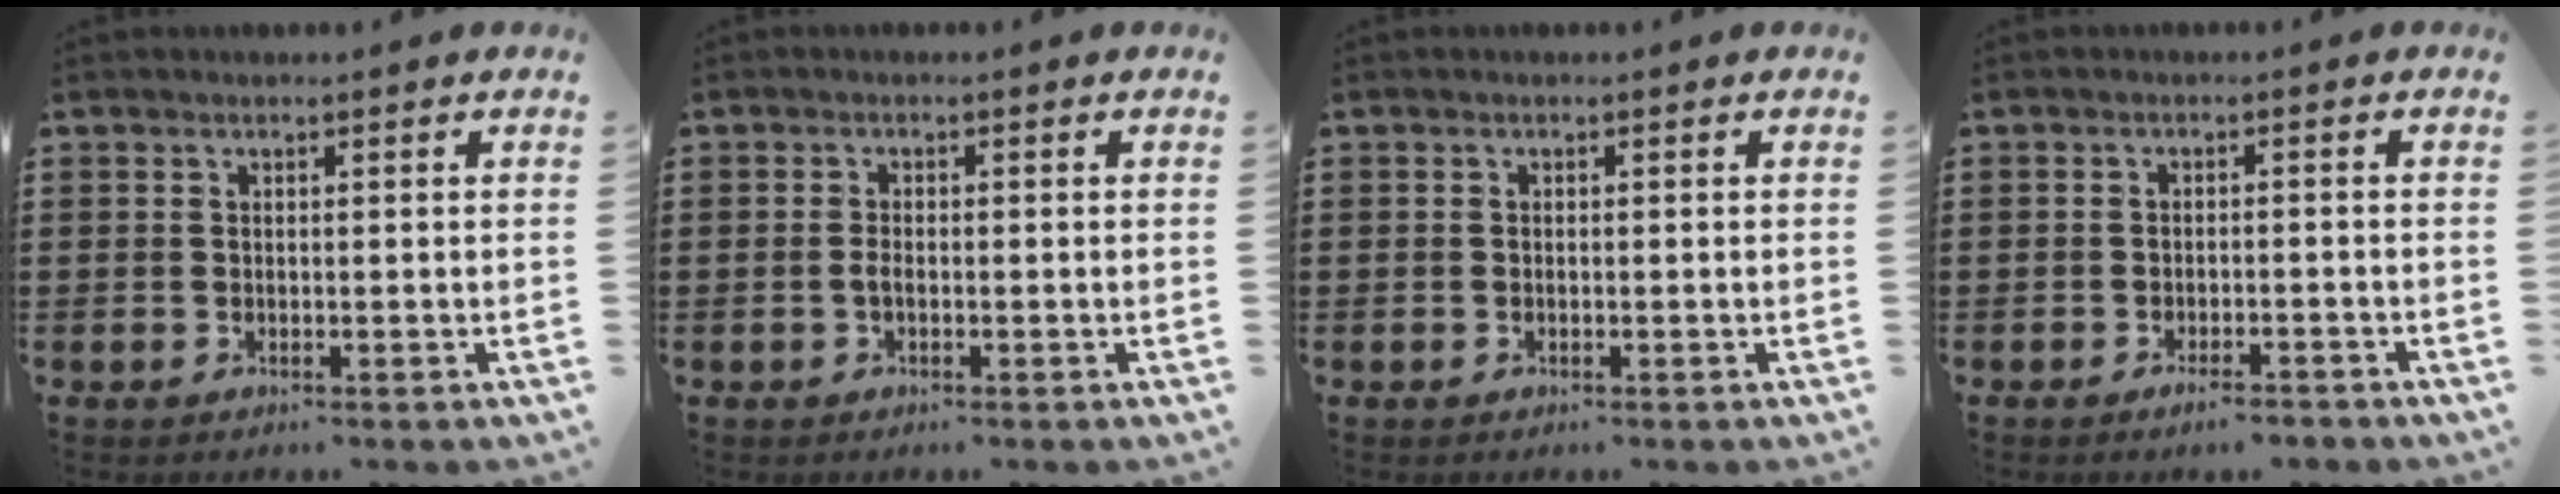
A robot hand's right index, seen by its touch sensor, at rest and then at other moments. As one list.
[{"total": 1.4, "force": [-0.5, 0.5, 1.2], "torque": [-0.032, -0.005, -0.012]}, {"total": 0.0}, {"total": 2.4, "force": [-2.0, 0.2, 1.3], "torque": [-0.021, 0.003, -0.037]}]